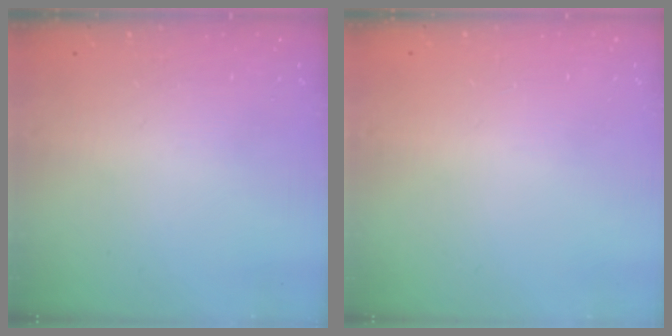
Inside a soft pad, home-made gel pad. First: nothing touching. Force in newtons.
{"total": 0.8, "press": 0.8, "slide": 0.1}